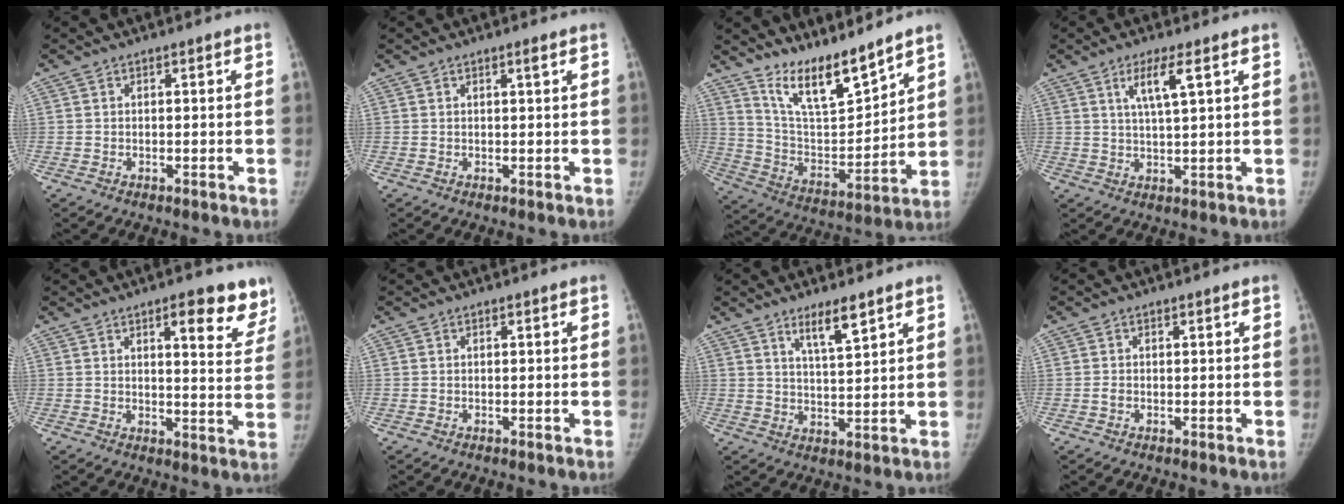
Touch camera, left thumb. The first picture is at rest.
{"total": 0.7, "force": [0.4, -0.1, 0.6], "torque": [-0.008, -0.001, 0.008]}
{"total": 13.0, "force": [10.9, 2.5, 6.5], "torque": [-0.089, -0.080, 0.211]}
{"total": 5.5, "force": [2.6, 0.5, 4.8], "torque": [-0.092, -0.014, 0.051]}
{"total": 11.0, "force": [7.4, 3.4, 7.5], "torque": [-0.051, -0.039, 0.087]}
{"total": 0.0}
{"total": 5.8, "force": [4.0, 0.9, 4.1], "torque": [-0.065, -0.031, 0.072]}
{"total": 0.7, "force": [-0.2, 0.5, 0.5], "torque": [-0.006, 0.001, -0.004]}